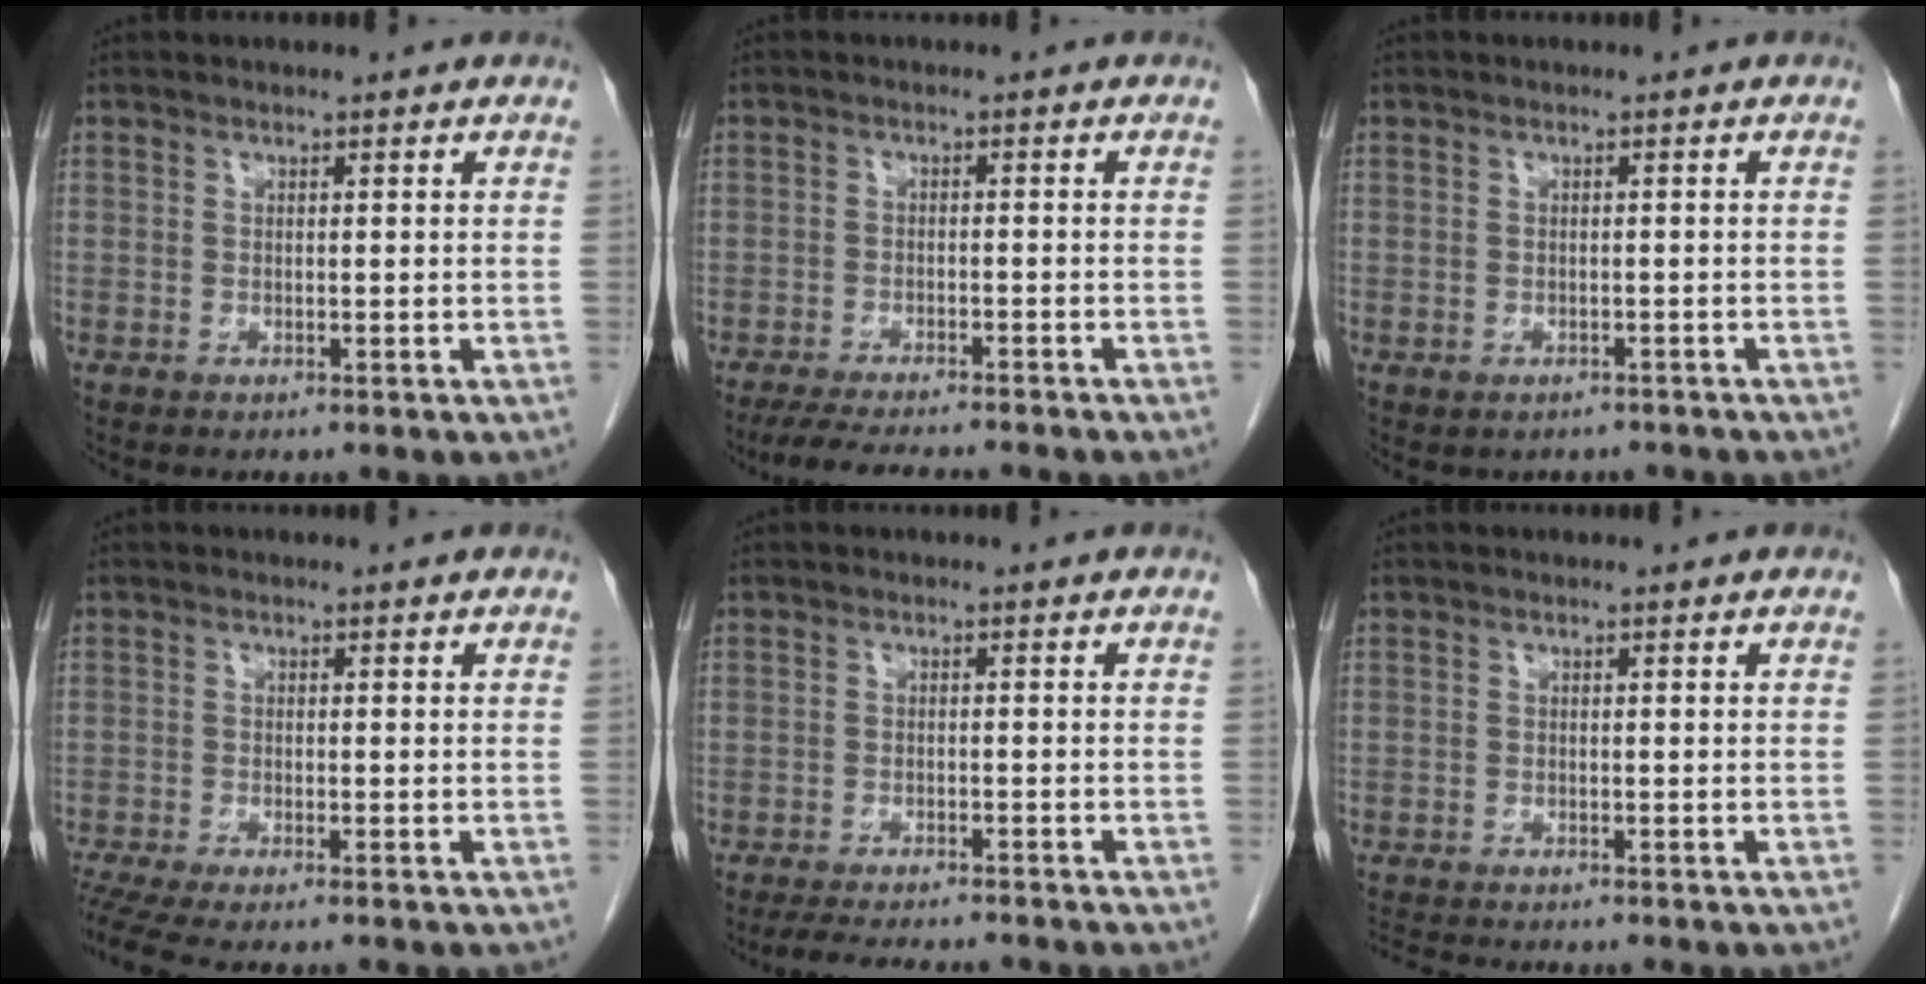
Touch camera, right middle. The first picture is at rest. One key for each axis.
{"total": 9.7, "fx": -8.4, "fy": 1.0, "fz": 4.6, "tx": -0.066, "ty": -0.018, "tz": -0.126}
{"total": 2.8, "fx": -2.3, "fy": 1.5, "fz": 0.5, "tx": -0.006, "ty": 0.005, "tz": -0.027}
{"total": 5.2, "fx": -4.2, "fy": 0.3, "fz": 3.0, "tx": -0.052, "ty": -0.008, "tz": -0.073}
{"total": 7.9, "fx": -6.9, "fy": 0.9, "fz": 3.6, "tx": -0.051, "ty": -0.014, "tz": -0.102}
{"total": 2.6, "fx": -2.4, "fy": 0.2, "fz": 0.9, "tx": -0.017, "ty": -0.009, "tz": -0.040}